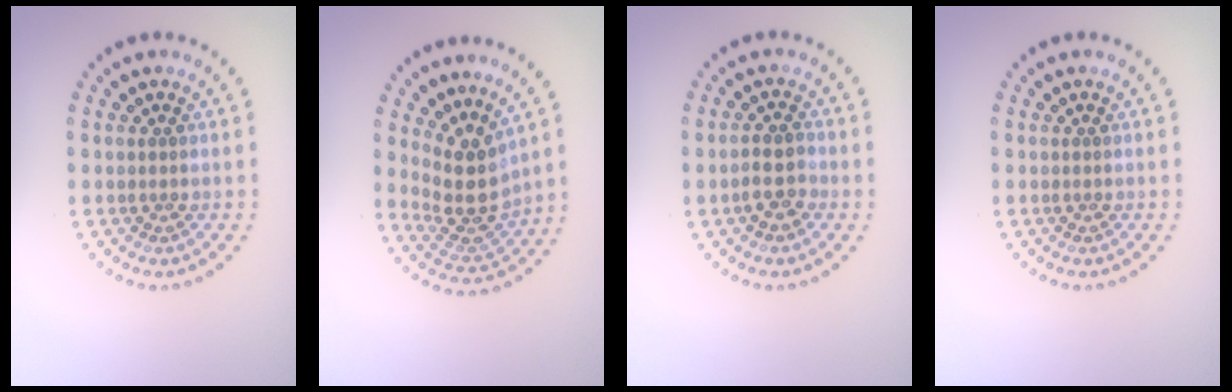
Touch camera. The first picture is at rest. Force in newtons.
{"total": 4.2, "press": 3.2, "slide": 2.8}
{"total": 2.3, "press": 2.2, "slide": 0.7}
{"total": 0.0}